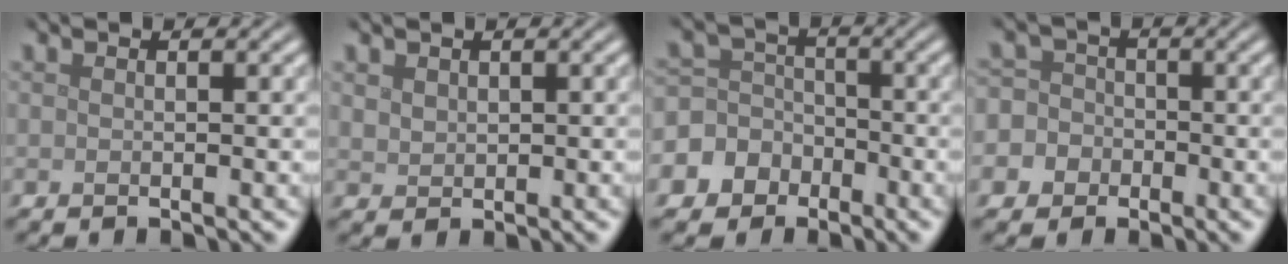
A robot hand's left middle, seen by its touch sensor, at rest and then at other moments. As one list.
[{"total": 1.2, "force": [0.7, 0.9, 0.4], "torque": [-0.010, -0.002, 0.018]}, {"total": 7.6, "force": [-3.2, 6.8, 1.2], "torque": [-0.028, 0.013, -0.082]}, {"total": 6.5, "force": [-2.7, 5.8, 1.1], "torque": [-0.024, 0.004, -0.076]}]